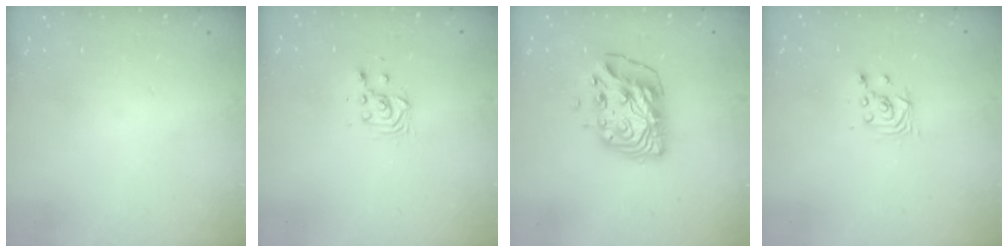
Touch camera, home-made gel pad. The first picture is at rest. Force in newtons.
{"total": 3.6, "press": 3.6, "slide": 0.1}
{"total": 12.2, "press": 12.1, "slide": 1.2}
{"total": 2.6, "press": 2.6, "slide": 0.1}